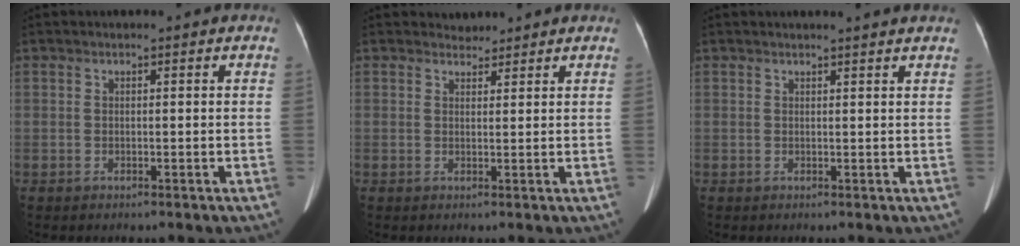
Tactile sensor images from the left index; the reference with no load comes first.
{"total": 1.7, "force": [1.5, 0.7, -0.5], "torque": [0.007, 0.005, 0.021]}
{"total": 4.4, "force": [4.1, -0.3, 1.5], "torque": [-0.020, 0.012, 0.040]}